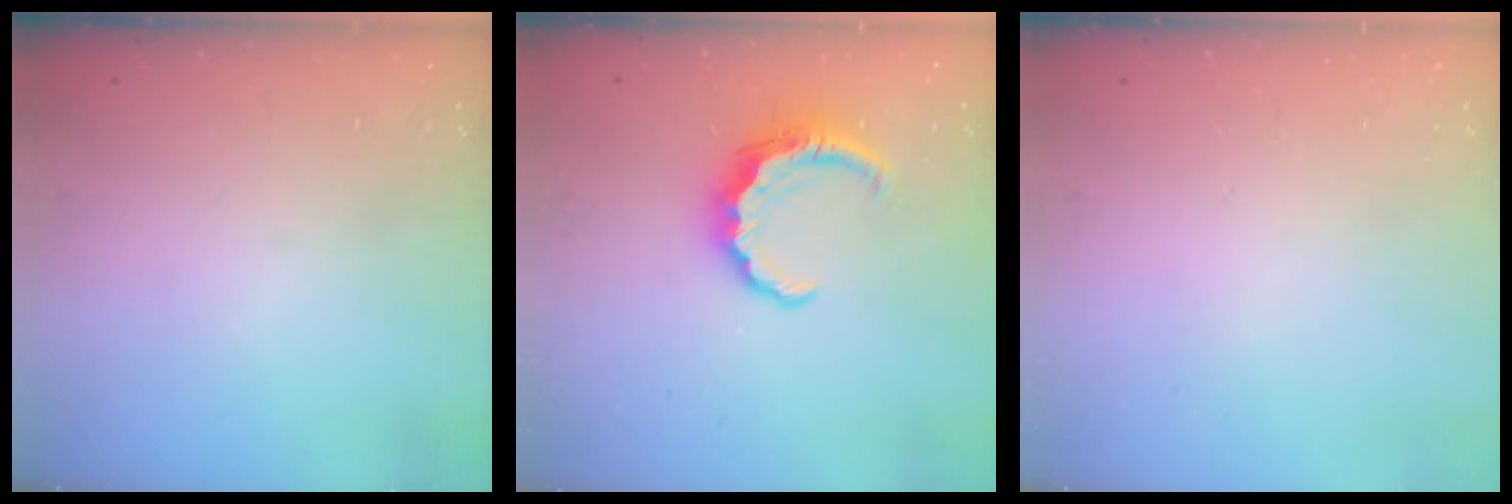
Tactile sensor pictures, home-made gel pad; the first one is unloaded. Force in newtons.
{"total": 7.1, "press": 7.0, "slide": 0.8}
{"total": 0.0}